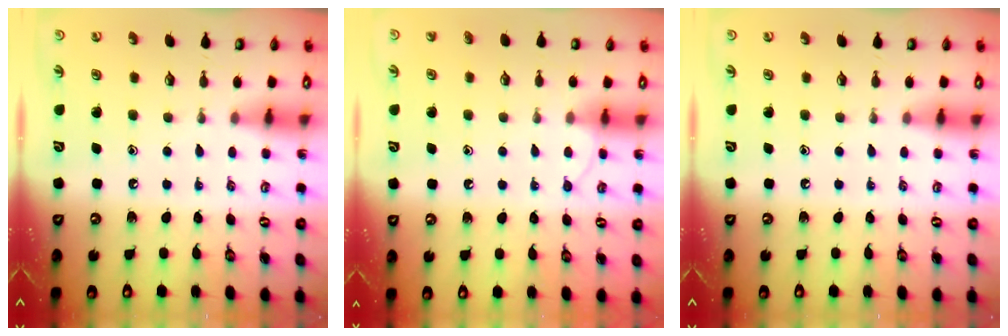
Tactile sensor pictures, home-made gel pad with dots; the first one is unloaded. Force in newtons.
{"total": 5.7, "press": 5.6, "slide": 0.6}
{"total": 0.0}